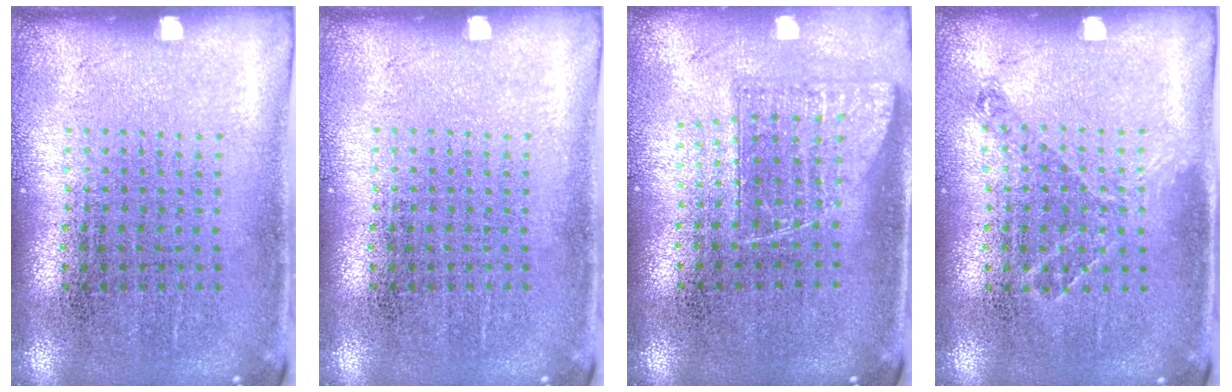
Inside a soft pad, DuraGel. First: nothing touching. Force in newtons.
{"total": 0.0}
{"total": 1.0, "press": 0.9, "slide": 0.5}
{"total": 0.8, "press": 0.7, "slide": 0.4}